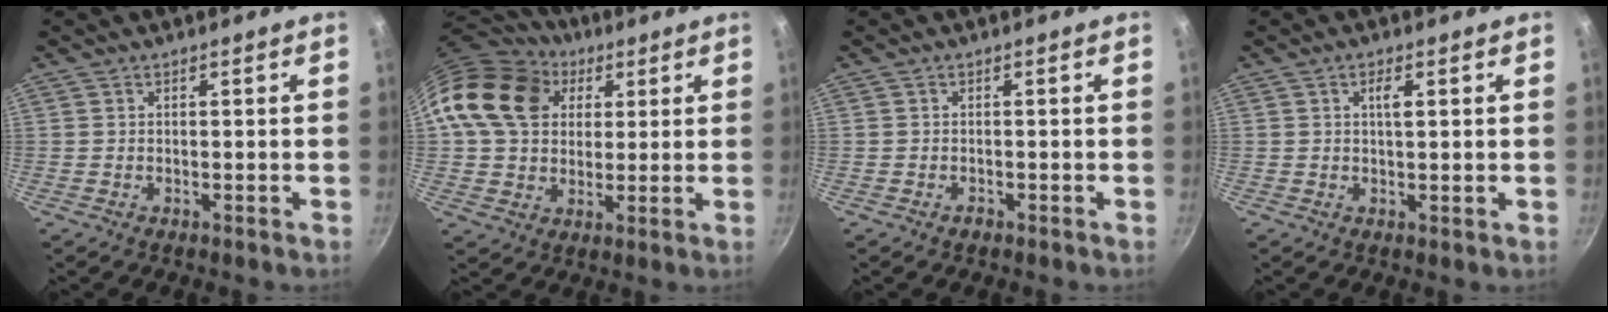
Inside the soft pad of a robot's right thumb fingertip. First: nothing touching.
{"total": 17.9, "force": [5.2, 13.8, 10.2], "torque": [-0.167, 0.017, 0.085]}
{"total": 0.9, "force": [-0.6, 0.5, 0.4], "torque": [-0.006, 0.006, -0.011]}
{"total": 2.6, "force": [0.8, 0.8, 2.3], "torque": [-0.037, -0.004, 0.013]}